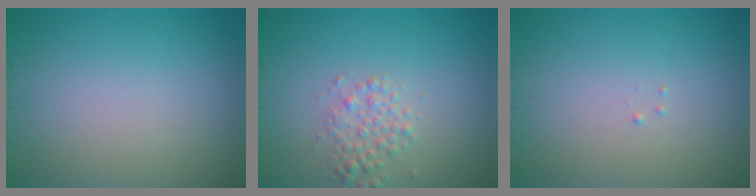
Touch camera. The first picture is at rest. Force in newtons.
{"total": 2.1, "press": 2.1, "slide": 0.0}
{"total": 0.0}